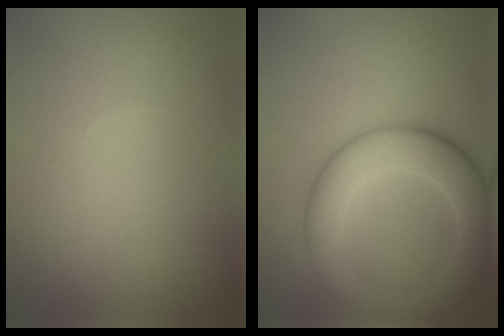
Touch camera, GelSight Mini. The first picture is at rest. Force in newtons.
{"total": 7.1, "press": 7.1, "slide": 0.3}